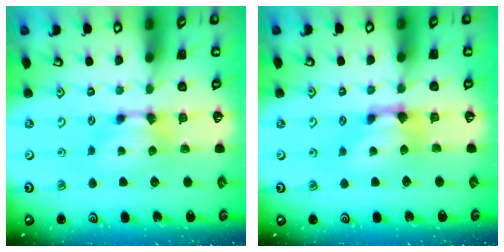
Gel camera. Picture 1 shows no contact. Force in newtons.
{"total": 1.1, "press": 0.1, "slide": 1.1}